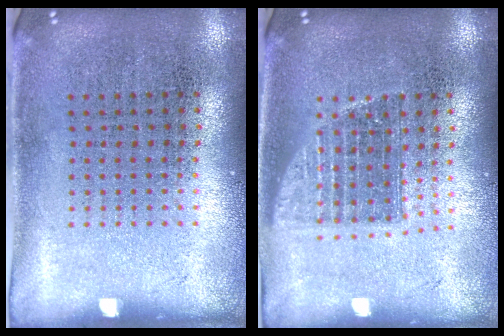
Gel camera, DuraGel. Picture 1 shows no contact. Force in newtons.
{"total": 1.2, "press": 1.0, "slide": 0.7}